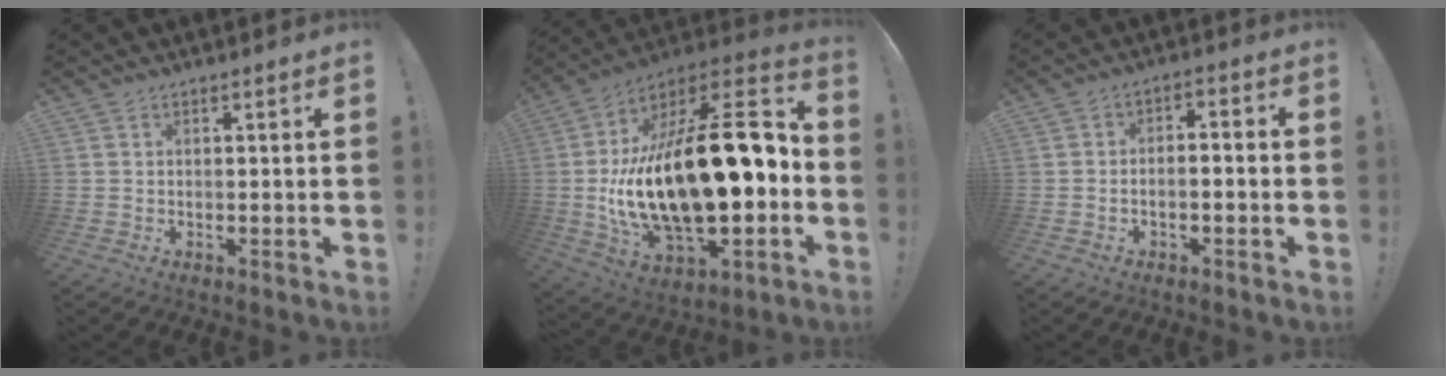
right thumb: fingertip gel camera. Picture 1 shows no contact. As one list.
[{"total": 29.6, "force": [-0.5, 13.9, 26.1], "torque": [-0.459, -0.011, 0.009]}, {"total": 3.2, "force": [-2.1, 1.0, 2.1], "torque": [-0.033, 0.007, -0.035]}]